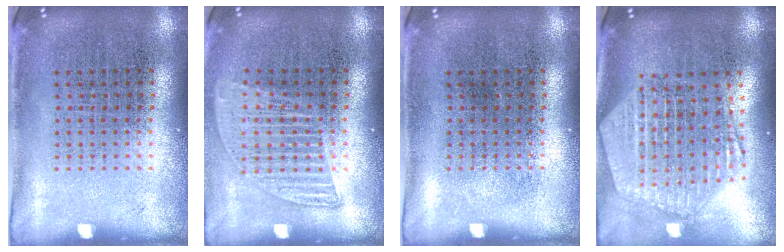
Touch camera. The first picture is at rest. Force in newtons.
{"total": 1.2, "press": 1.1, "slide": 0.5}
{"total": 0.0}
{"total": 2.6, "press": 2.2, "slide": 1.3}